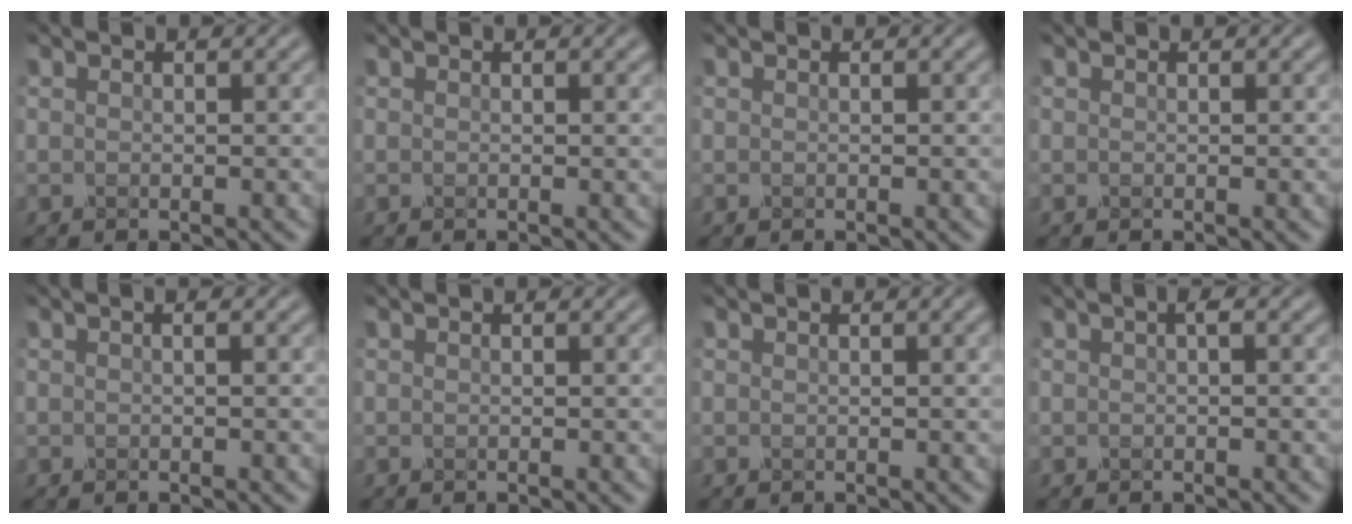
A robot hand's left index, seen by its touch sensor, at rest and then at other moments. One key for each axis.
{"total": 0.9, "fx": 0.5, "fy": 0.3, "fz": 0.7, "tx": -0.006, "ty": 0.003, "tz": 0.004}
{"total": 0.0}
{"total": 0.0}
{"total": 0.7, "fx": 0.0, "fy": 0.1, "fz": 0.7, "tx": -0.015, "ty": 0.003, "tz": -0.002}
{"total": 0.0}
{"total": 1.3, "fx": 0.4, "fy": 0.4, "fz": 1.2, "tx": -0.014, "ty": 0.004, "tz": 0.006}
{"total": 0.8, "fx": 0.0, "fy": 0.2, "fz": 0.8, "tx": -0.016, "ty": 0.004, "tz": -0.001}